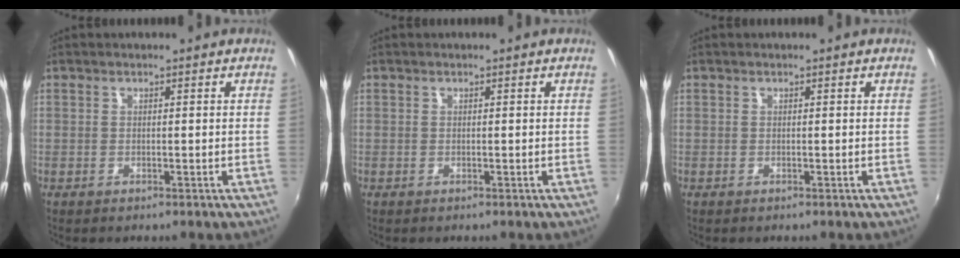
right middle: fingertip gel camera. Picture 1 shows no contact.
{"total": 0.0}
{"total": 0.0}